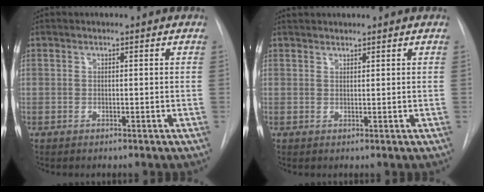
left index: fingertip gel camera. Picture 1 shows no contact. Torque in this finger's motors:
{"motor_torque": [-0.07, -0.03, 0.03, 0.01]}